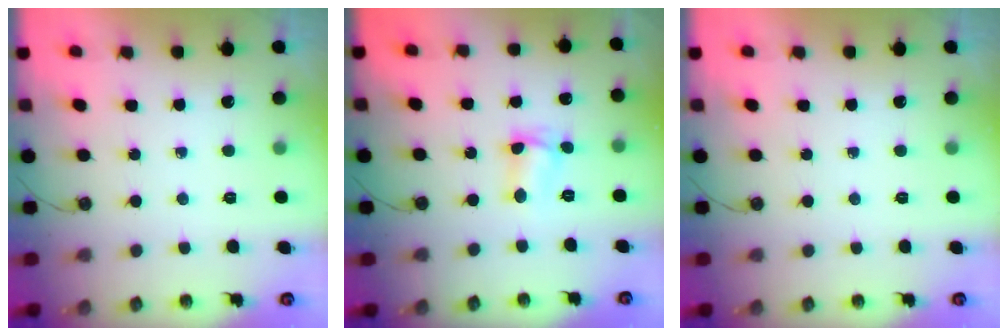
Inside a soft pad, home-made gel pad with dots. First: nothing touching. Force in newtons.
{"total": 5.1, "press": 3.8, "slide": 3.4}
{"total": 0.0}